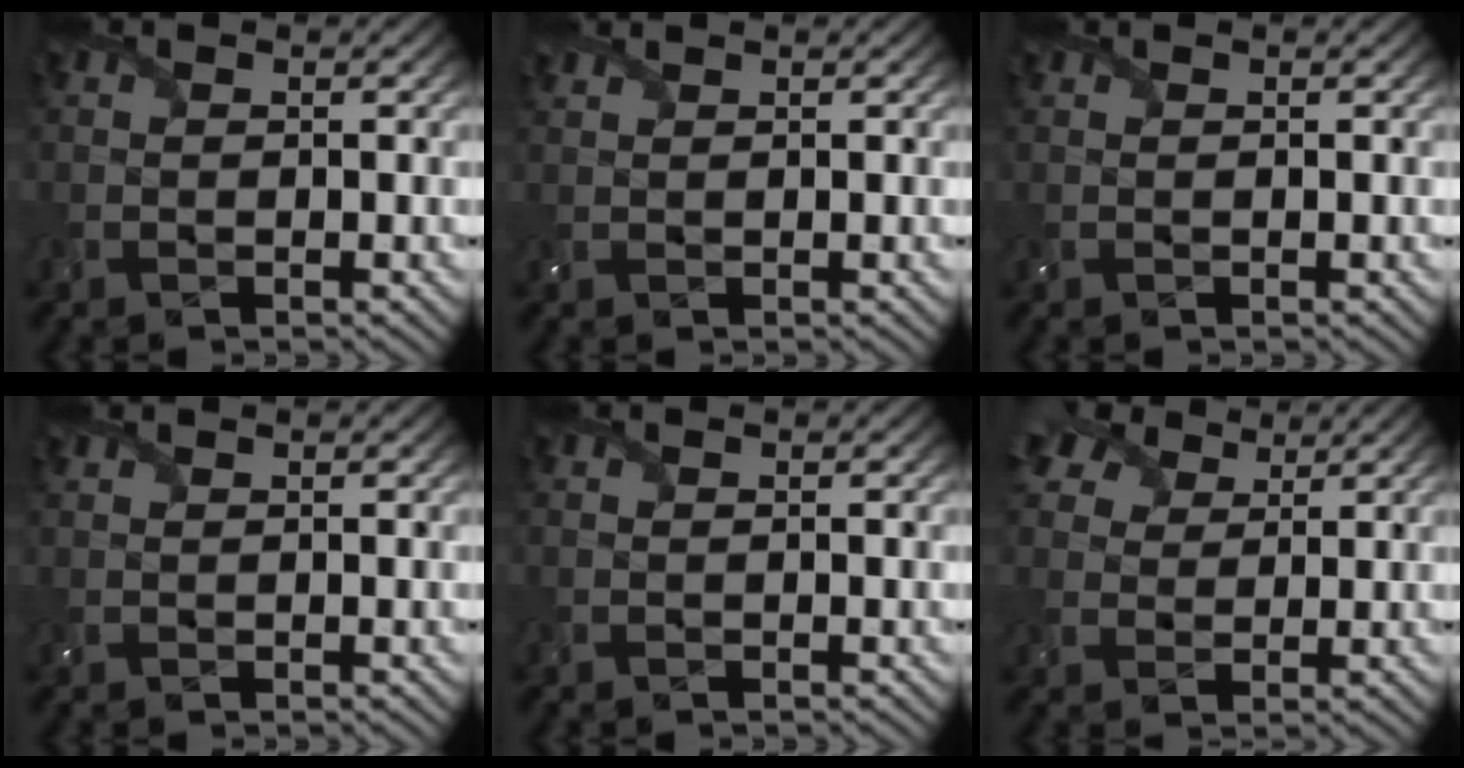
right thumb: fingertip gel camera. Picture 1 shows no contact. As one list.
[{"total": 0.9, "force": [0.9, 0.2, 0.2], "torque": [-0.013, 0.005, 0.024]}, {"total": 0.0}, {"total": 0.6, "force": [0.6, 0.1, 0.1], "torque": [-0.008, 0.004, 0.015]}, {"total": 0.0}, {"total": 6.8, "force": [4.5, 4.2, 2.7], "torque": [-0.074, 0.016, 0.077]}]